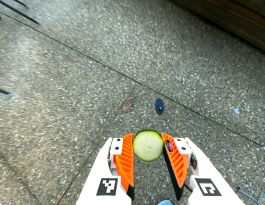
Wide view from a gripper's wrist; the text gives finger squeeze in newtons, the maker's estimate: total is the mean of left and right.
{"total": 7.1, "left": 7.0, "right": 7.3}